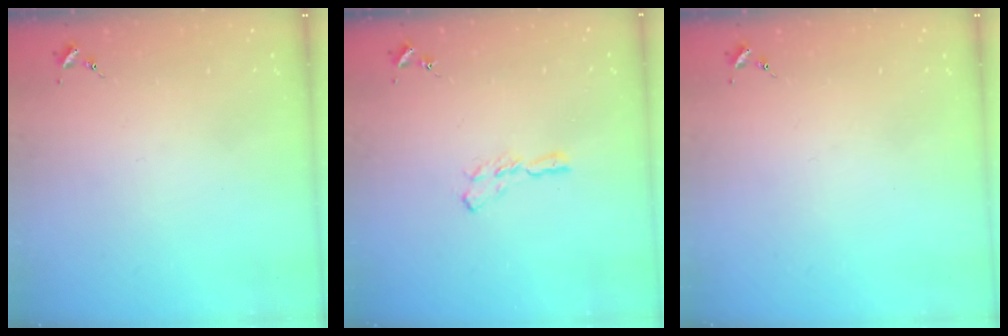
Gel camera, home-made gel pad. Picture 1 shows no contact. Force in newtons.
{"total": 5.8, "press": 5.8, "slide": 0.5}
{"total": 0.0}